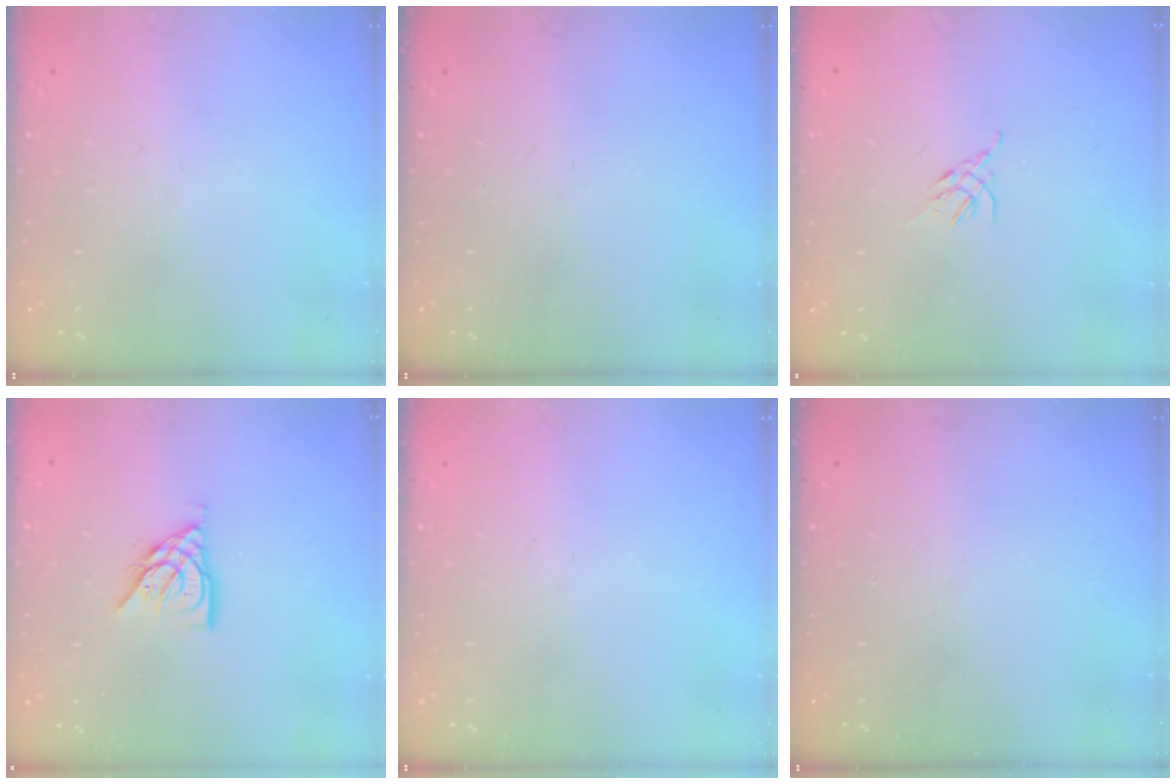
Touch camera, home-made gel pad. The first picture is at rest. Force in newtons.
{"total": 0.0}
{"total": 2.7, "press": 2.6, "slide": 0.7}
{"total": 9.2, "press": 9.2, "slide": 0.4}
{"total": 0.0}
{"total": 0.0}